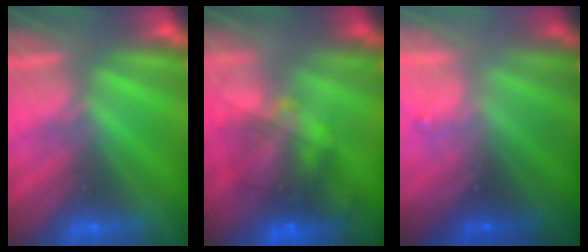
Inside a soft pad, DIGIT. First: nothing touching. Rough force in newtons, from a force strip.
{"total": 6.9}
{"total": 7.7}